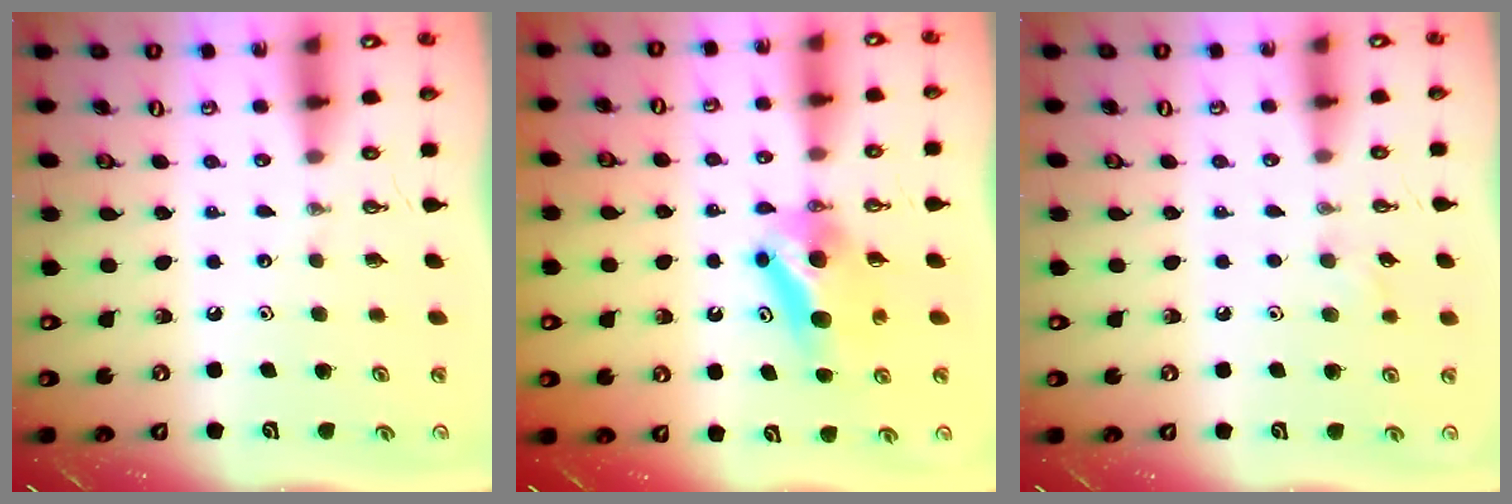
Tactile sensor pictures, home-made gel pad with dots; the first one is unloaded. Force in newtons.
{"total": 7.3, "press": 6.8, "slide": 2.7}
{"total": 5.8, "press": 5.3, "slide": 2.3}